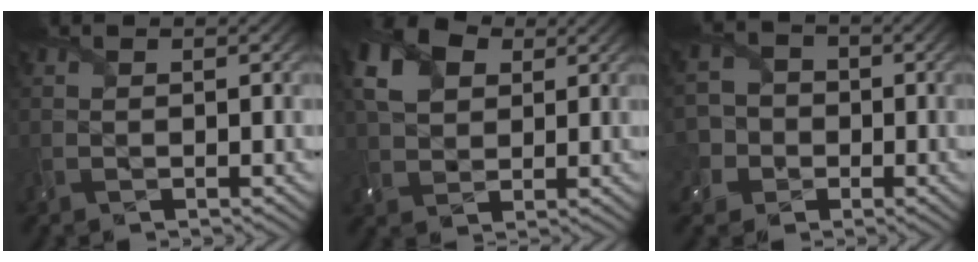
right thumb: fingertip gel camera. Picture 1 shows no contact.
{"total": 8.2, "force": [3.3, 5.7, 5.0], "torque": [-0.136, 0.015, 0.058]}
{"total": 6.5, "force": [-2.0, 6.0, 1.8], "torque": [-0.054, -0.007, -0.061]}